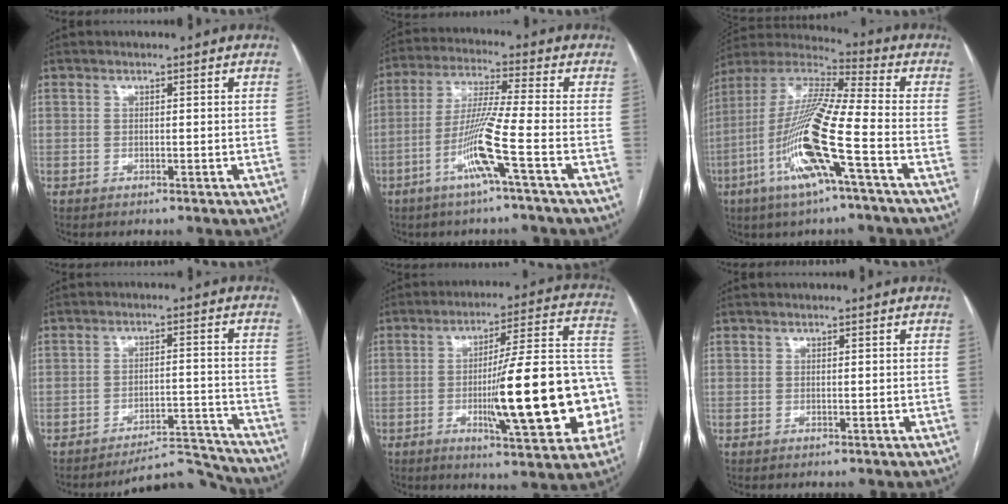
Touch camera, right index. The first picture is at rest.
{"total": 9.8, "force": [-4.1, -1.6, 8.7], "torque": [-0.173, -0.005, -0.084]}
{"total": 17.9, "force": [-6.2, 0.8, 16.8], "torque": [-0.349, -0.010, -0.122]}
{"total": 8.4, "force": [-8.3, 0.7, -0.5], "torque": [0.026, 0.037, -0.120]}
{"total": 22.3, "force": [-4.7, 2.7, 21.6], "torque": [-0.255, 0.021, -0.060]}
{"total": 0.0}